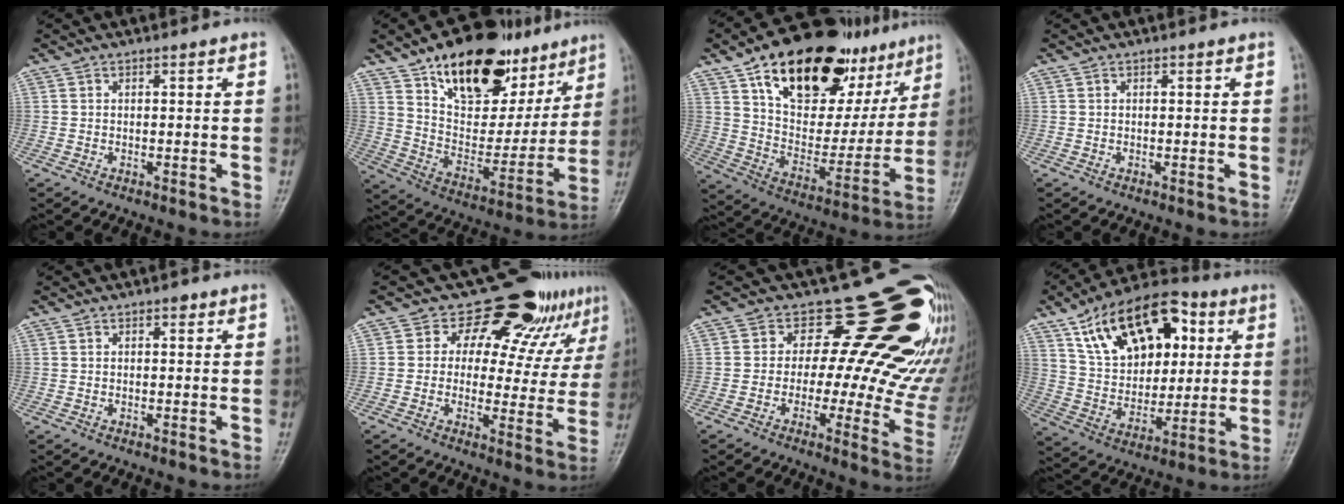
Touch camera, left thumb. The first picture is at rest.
{"total": 25.0, "force": [15.3, 13.1, 14.9], "torque": [-0.184, -0.049, 0.254]}
{"total": 28.9, "force": [17.0, 15.4, 17.7], "torque": [-0.226, -0.029, 0.272]}
{"total": 0.0}
{"total": 0.8, "force": [0.4, 0.5, 0.5], "torque": [-0.001, 0.000, 0.003]}
{"total": 14.6, "force": [9.6, 7.6, 8.0], "torque": [-0.055, -0.044, 0.112]}
{"total": 21.1, "force": [12.2, 10.6, 13.6], "torque": [-0.122, -0.051, 0.128]}
{"total": 21.1, "force": [8.4, 12.8, 14.6], "torque": [-0.191, -0.013, 0.143]}